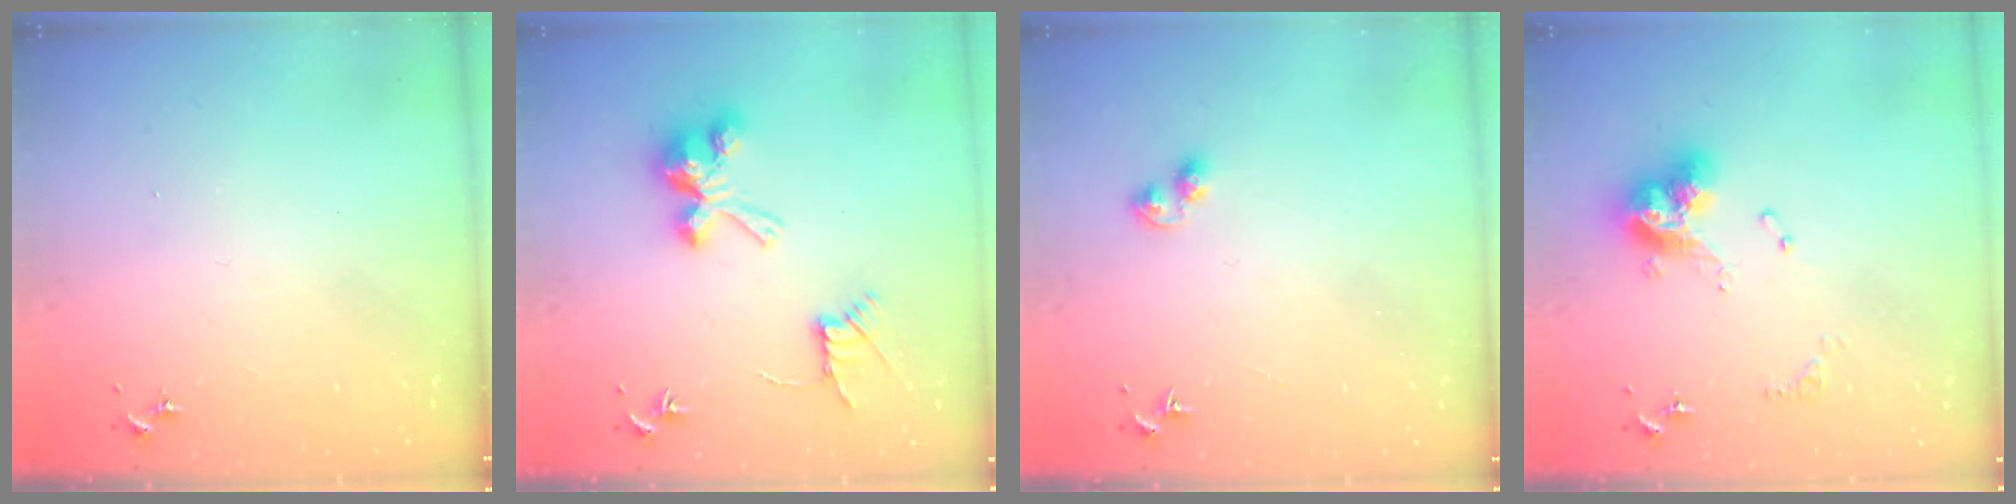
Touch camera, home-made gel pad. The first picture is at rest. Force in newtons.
{"total": 11.9, "press": 11.8, "slide": 0.6}
{"total": 3.5, "press": 3.5, "slide": 0.4}
{"total": 13.2, "press": 13.2, "slide": 0.8}